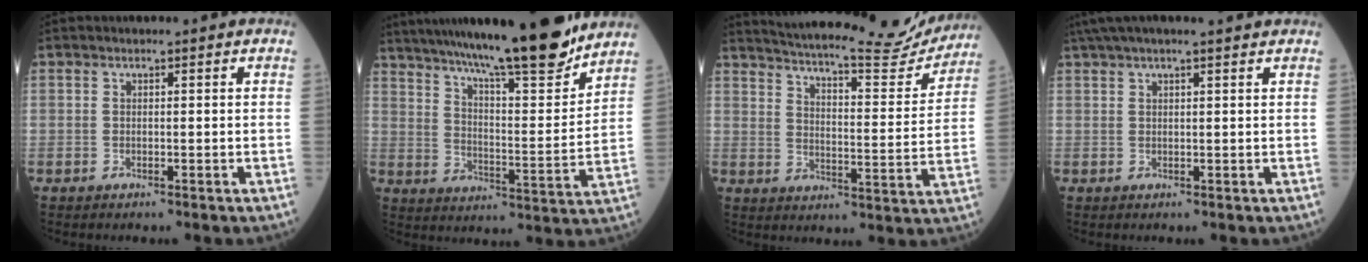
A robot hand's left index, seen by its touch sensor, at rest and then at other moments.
{"total": 21.7, "force": [18.4, 1.3, 11.5], "torque": [-0.188, -0.014, 0.276]}
{"total": 23.4, "force": [21.8, 3.0, 8.1], "torque": [-0.130, -0.050, 0.277]}
{"total": 8.1, "force": [7.0, 0.0, 4.2], "torque": [-0.070, 0.038, 0.094]}